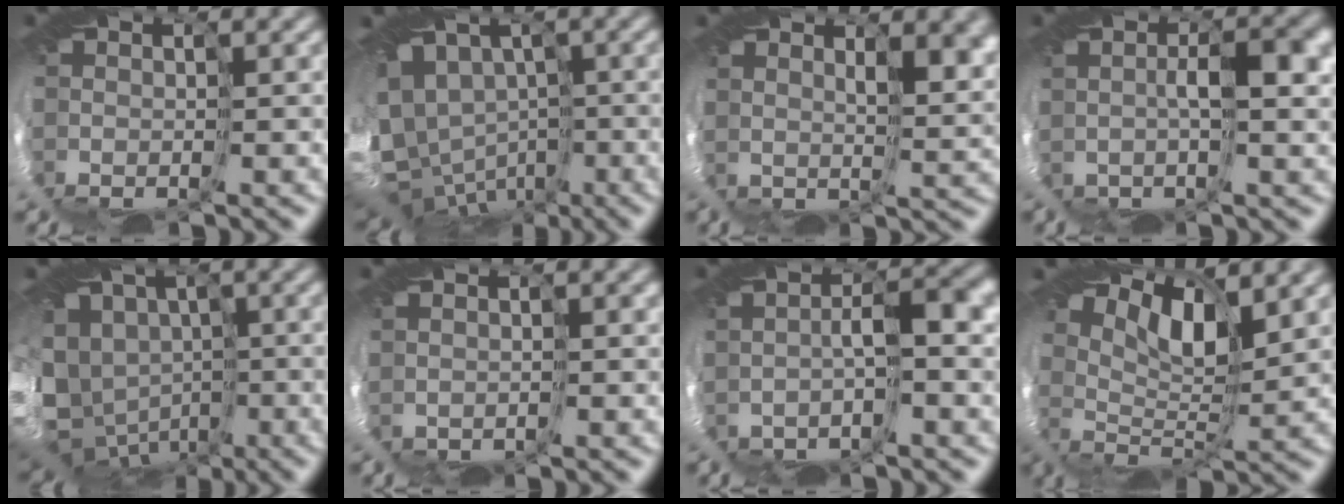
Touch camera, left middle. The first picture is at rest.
{"total": 10.9, "force": [-3.8, 8.3, 5.9], "torque": [-0.152, -0.004, -0.033]}
{"total": 5.0, "force": [2.7, 1.7, 3.8], "torque": [-0.058, 0.008, 0.048]}
{"total": 2.8, "force": [0.3, 0.1, 2.8], "torque": [-0.059, 0.005, 0.004]}
{"total": 11.1, "force": [-3.1, 9.1, 5.5], "torque": [-0.143, -0.008, -0.038]}
{"total": 0.5, "force": [0.3, -0.3, -0.4], "torque": [0.010, 0.006, 0.009]}
{"total": 2.3, "force": [-0.4, 0.0, 2.3], "torque": [-0.054, 0.006, -0.012]}
{"total": 4.6, "force": [3.8, 0.9, 2.3], "torque": [-0.054, 0.007, 0.062]}